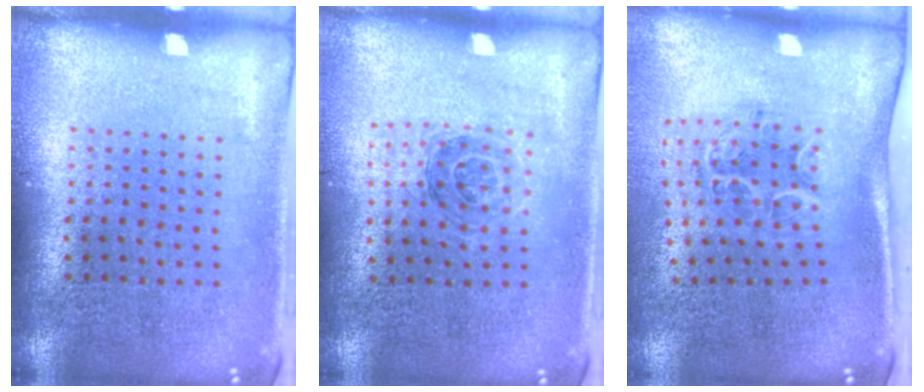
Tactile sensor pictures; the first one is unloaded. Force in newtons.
{"total": 1.1, "press": 1.0, "slide": 0.3}
{"total": 1.4, "press": 1.3, "slide": 0.7}